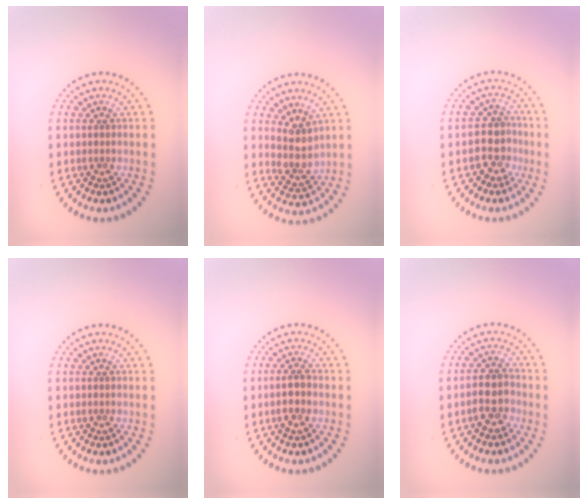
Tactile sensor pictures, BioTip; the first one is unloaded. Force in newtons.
{"total": 3.1, "press": 2.5, "slide": 1.8}
{"total": 2.8, "press": 2.5, "slide": 1.3}
{"total": 0.0}
{"total": 2.0, "press": 2.0, "slide": 0.6}
{"total": 2.9, "press": 2.7, "slide": 0.9}